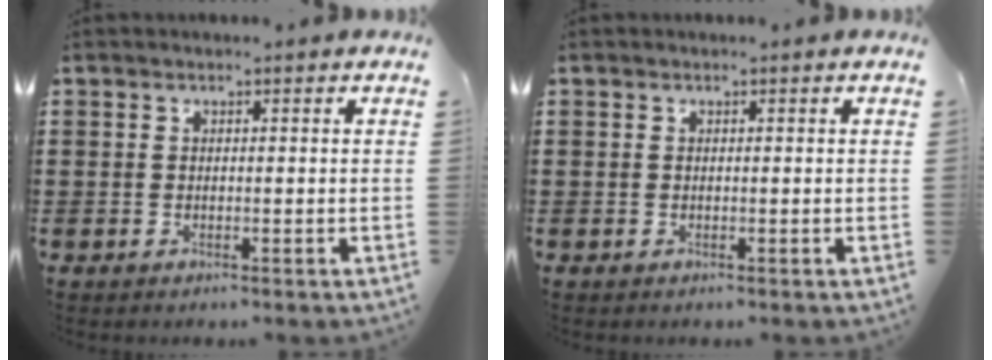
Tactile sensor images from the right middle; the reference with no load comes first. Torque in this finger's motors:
{"motor_torque": [0.00, 0.00, 0.03, -0.01]}